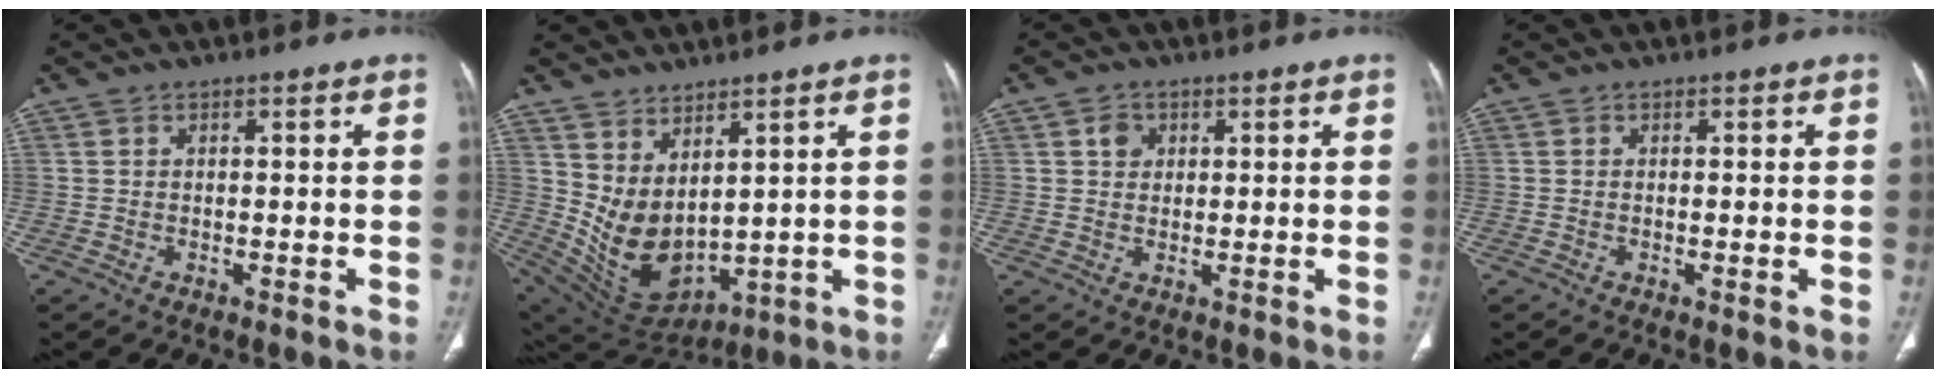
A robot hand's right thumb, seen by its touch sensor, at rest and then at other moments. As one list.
[{"total": 11.3, "force": [4.3, 6.1, 8.5], "torque": [-0.136, -0.040, 0.116]}, {"total": 2.6, "force": [1.1, 2.2, 1.0], "torque": [-0.004, -0.004, 0.018]}, {"total": 0.6, "force": [-0.1, -0.1, 0.6], "torque": [-0.015, -0.004, 0.000]}]